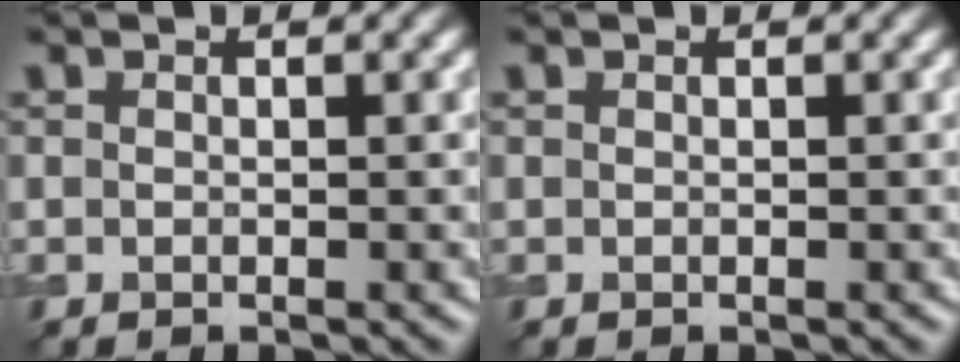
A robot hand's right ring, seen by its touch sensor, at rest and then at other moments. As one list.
[{"total": 0.0}]